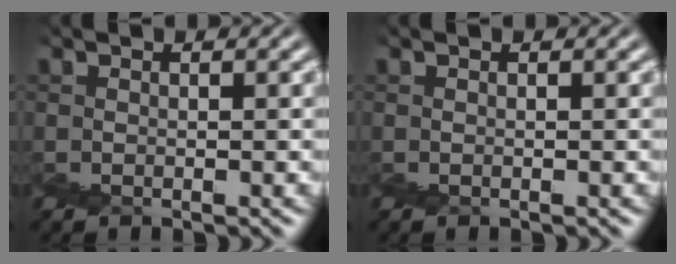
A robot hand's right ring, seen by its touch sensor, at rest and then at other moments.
{"total": 0.0}